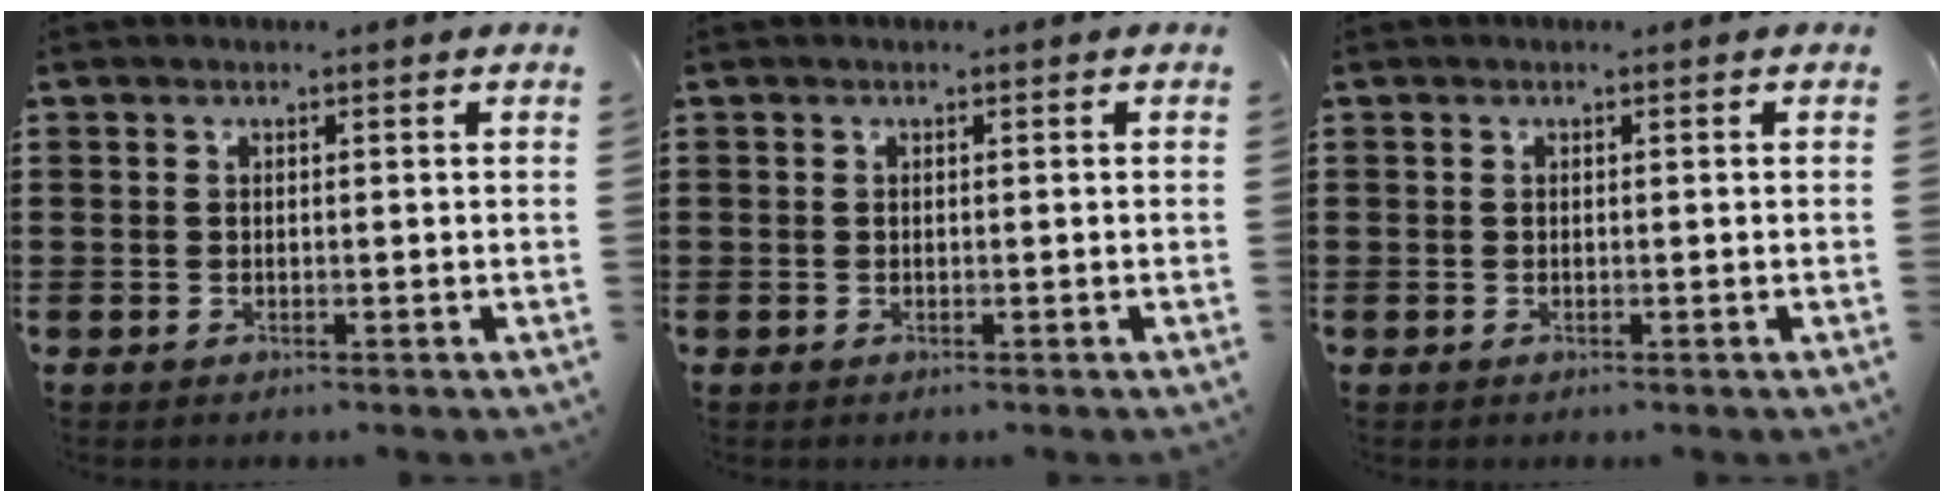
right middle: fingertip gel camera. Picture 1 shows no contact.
{"total": 0.0}
{"total": 0.0}